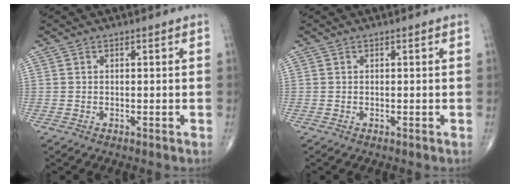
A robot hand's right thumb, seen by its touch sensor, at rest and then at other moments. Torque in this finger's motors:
{"motor_torque": [0.00, -0.01, 0.01, 0.01, 0.00]}